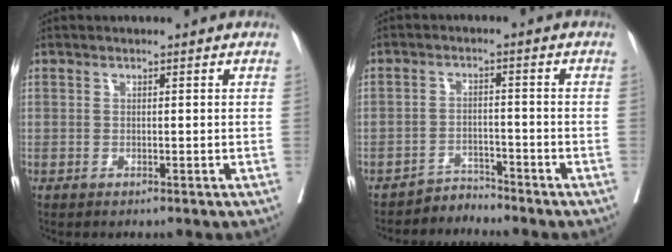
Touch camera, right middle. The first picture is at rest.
{"total": 3.0, "force": [-2.8, 0.0, -1.1], "torque": [0.025, -0.005, -0.047]}